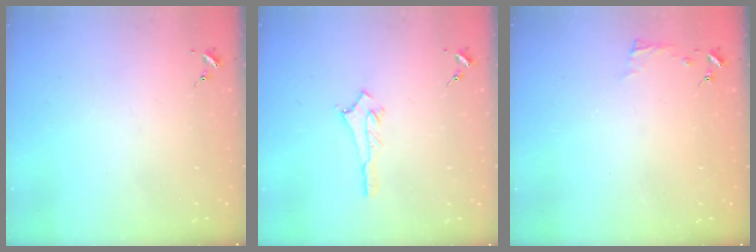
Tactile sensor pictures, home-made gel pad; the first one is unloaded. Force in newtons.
{"total": 2.9, "press": 2.9, "slide": 0.3}
{"total": 3.8, "press": 3.7, "slide": 0.4}